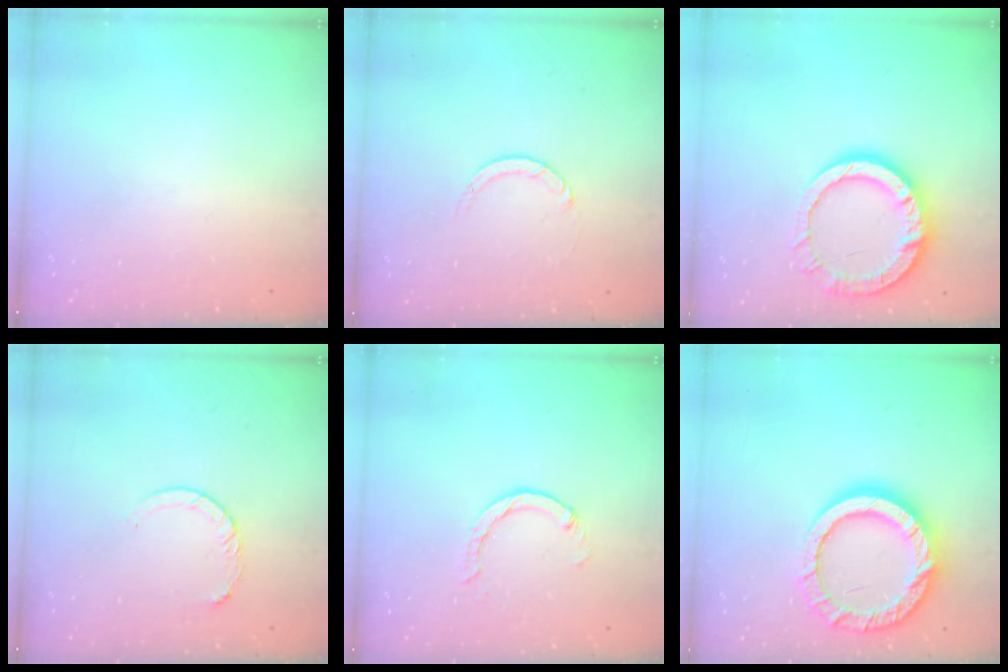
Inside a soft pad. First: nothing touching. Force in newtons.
{"total": 1.1, "press": 1.1, "slide": 0.1}
{"total": 14.5, "press": 14.3, "slide": 2.2}
{"total": 5.7, "press": 5.7, "slide": 0.6}
{"total": 2.9, "press": 2.9, "slide": 0.4}
{"total": 16.4, "press": 16.3, "slide": 1.6}